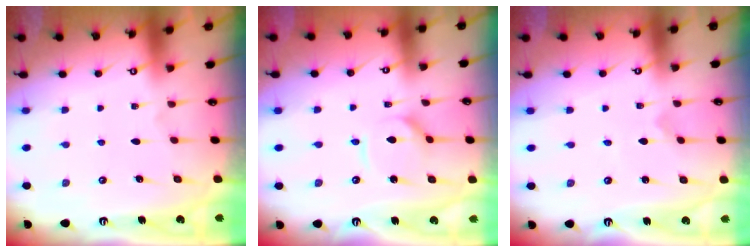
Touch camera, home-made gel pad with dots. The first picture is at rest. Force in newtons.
{"total": 4.4, "press": 4.4, "slide": 0.5}
{"total": 0.0}